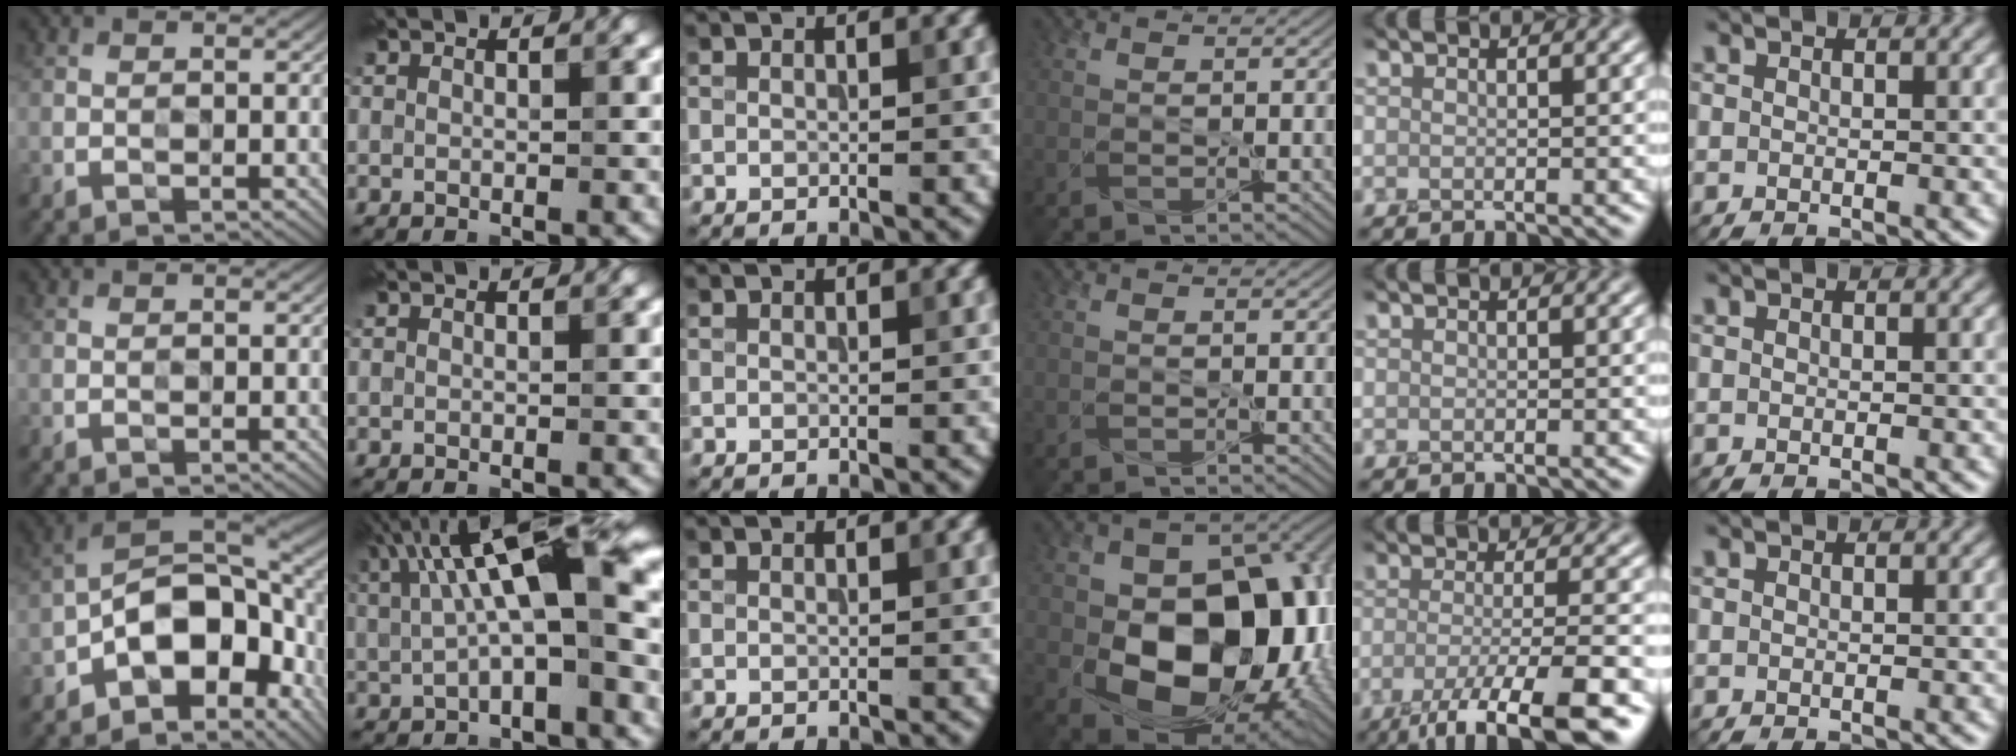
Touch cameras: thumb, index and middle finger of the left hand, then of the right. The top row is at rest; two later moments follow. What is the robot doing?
{"motion": "peel", "object": "velcro strap"}